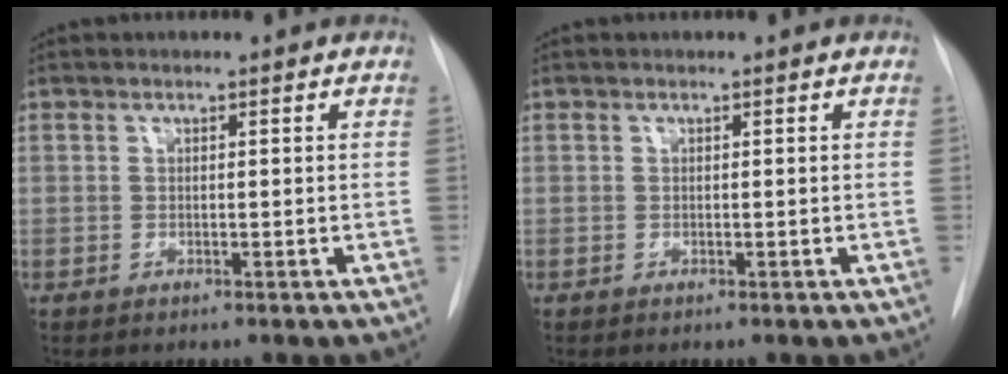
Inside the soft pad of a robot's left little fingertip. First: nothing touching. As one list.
[{"total": 0.0}]